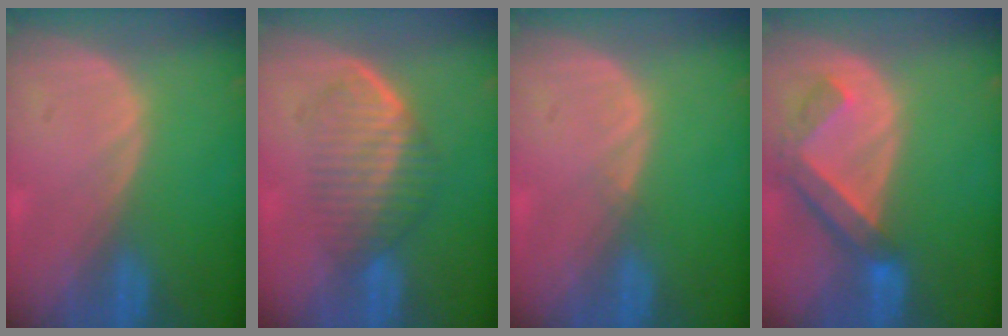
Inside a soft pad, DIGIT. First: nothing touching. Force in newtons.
{"total": 6.6, "press": 6.0, "slide": 2.7}
{"total": 0.5, "press": 0.5, "slide": 0.1}
{"total": 6.5, "press": 5.8, "slide": 3.0}